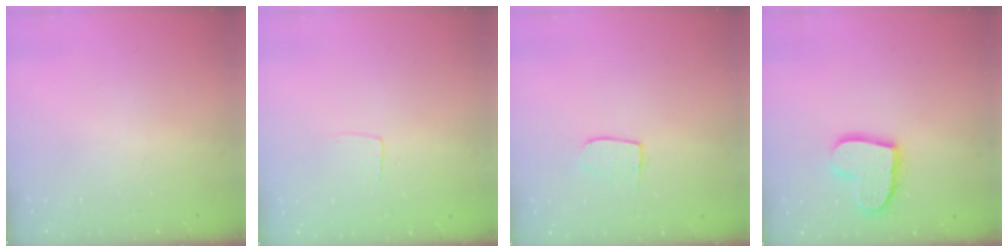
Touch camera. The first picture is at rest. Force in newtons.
{"total": 2.6, "press": 2.6, "slide": 0.1}
{"total": 5.5, "press": 5.5, "slide": 0.4}
{"total": 14.0, "press": 13.9, "slide": 1.2}